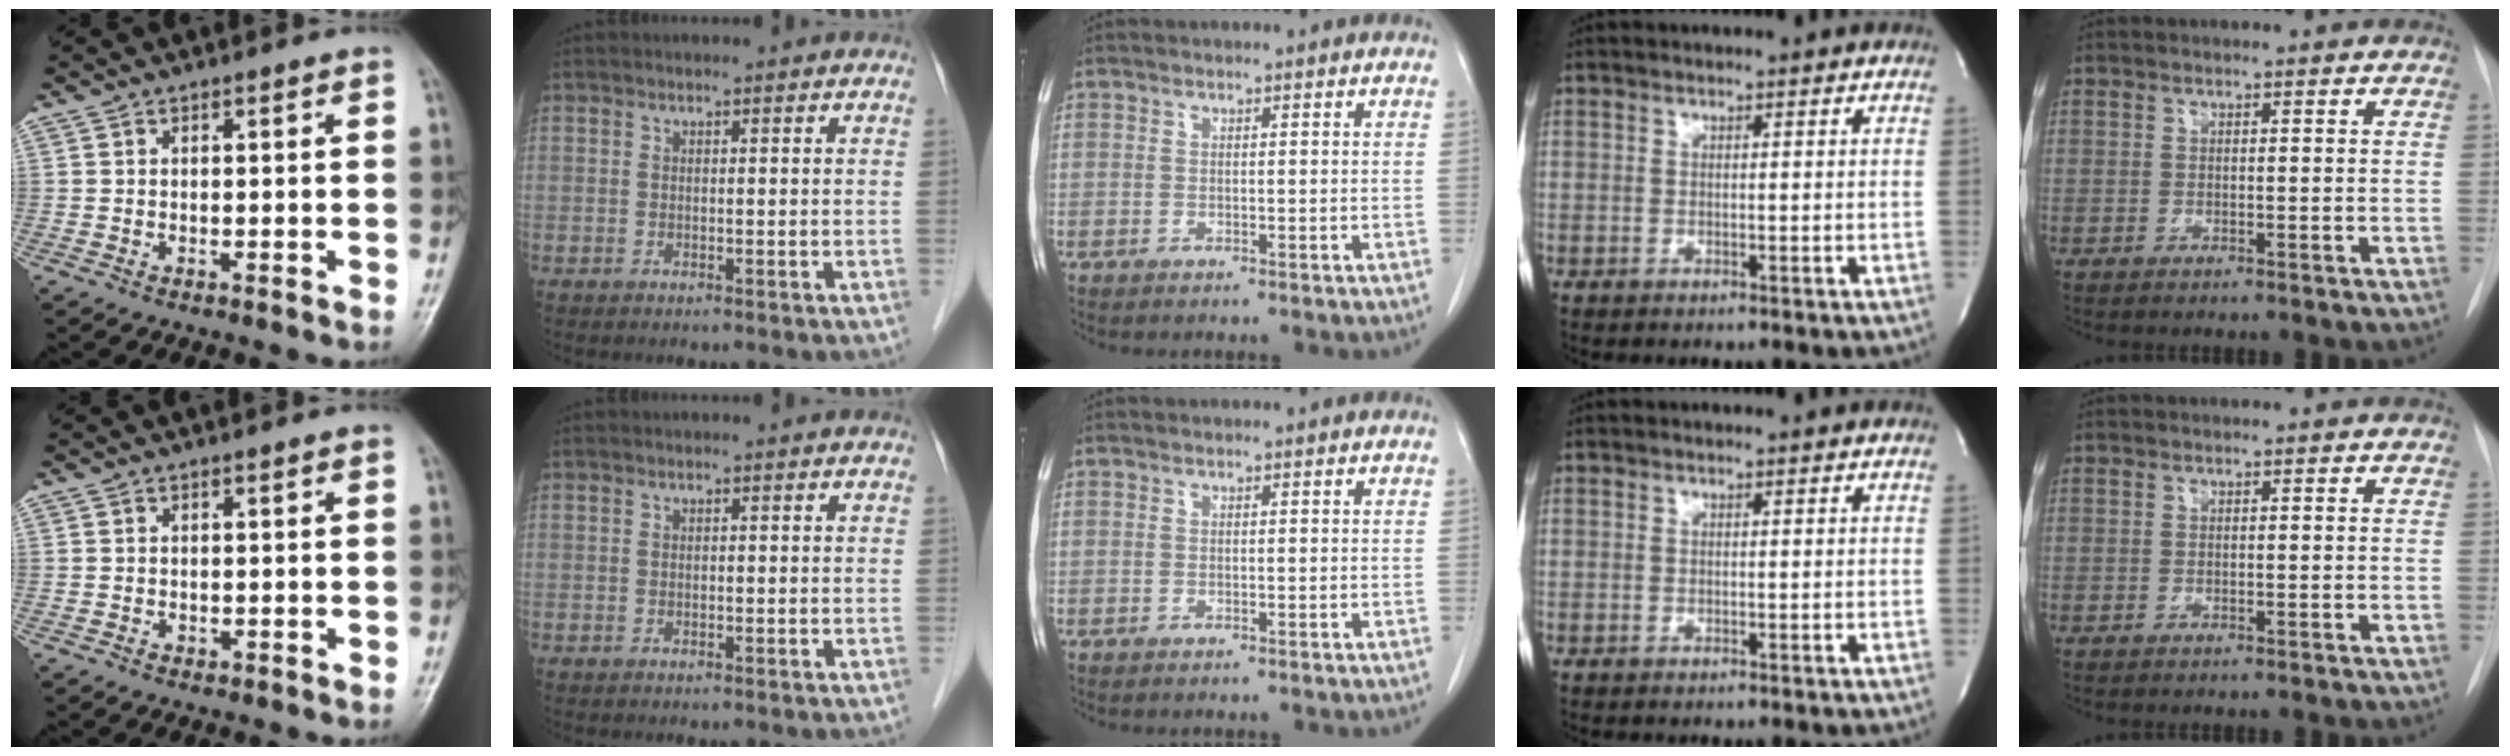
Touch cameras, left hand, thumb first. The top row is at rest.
{"thumb": {"total": 0.6, "force": [-0.1, 0.5, 0.3], "torque": [-0.003, 0.000, -0.001]}}